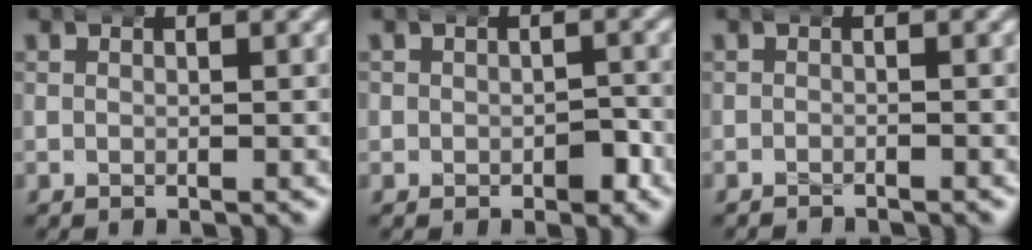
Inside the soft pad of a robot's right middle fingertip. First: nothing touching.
{"total": 1.9, "force": [-0.9, 1.3, 1.0], "torque": [-0.019, 0.000, -0.017]}
{"total": 1.7, "force": [-1.7, 0.2, 0.1], "torque": [-0.007, -0.009, -0.024]}